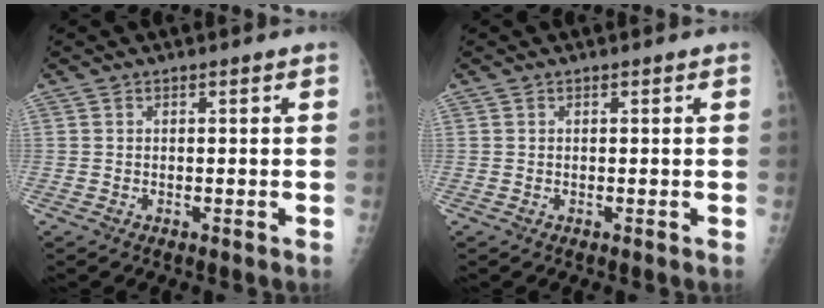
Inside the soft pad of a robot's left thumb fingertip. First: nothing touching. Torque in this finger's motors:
{"motor_torque": [0.07, -0.04, -0.03, -0.08, 0.02]}